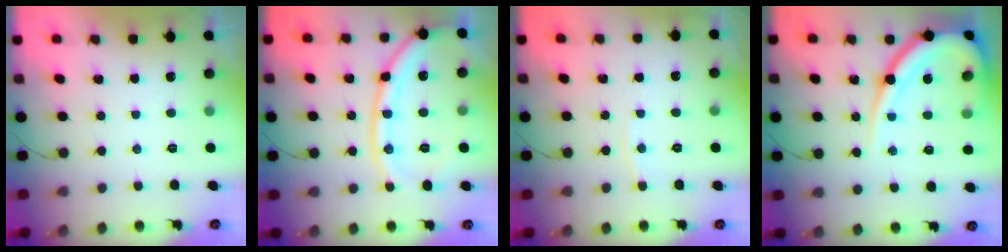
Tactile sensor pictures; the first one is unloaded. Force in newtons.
{"total": 16.1, "press": 16.0, "slide": 1.9}
{"total": 2.8, "press": 2.8, "slide": 0.4}
{"total": 16.0, "press": 15.9, "slide": 1.8}